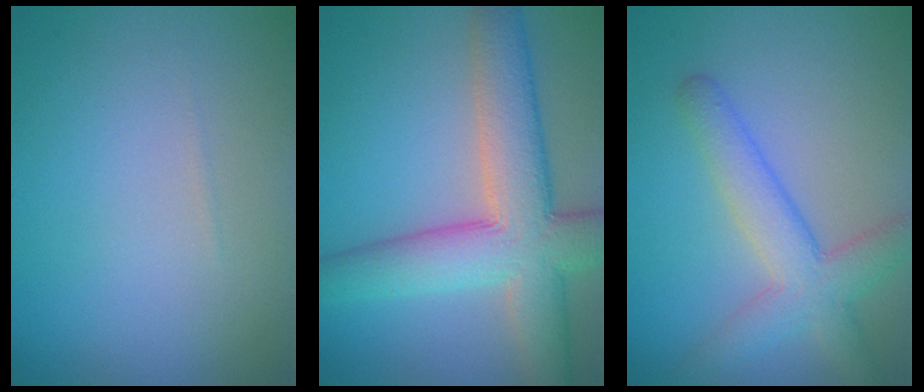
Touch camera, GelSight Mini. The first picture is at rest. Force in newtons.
{"total": 8.8, "press": 8.7, "slide": 0.4}
{"total": 4.7, "press": 4.7, "slide": 0.2}